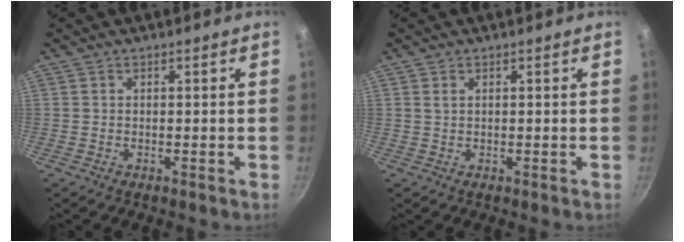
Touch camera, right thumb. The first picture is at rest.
{"total": 0.9, "force": [0.5, 0.5, 0.6], "torque": [-0.012, 0.002, 0.010]}